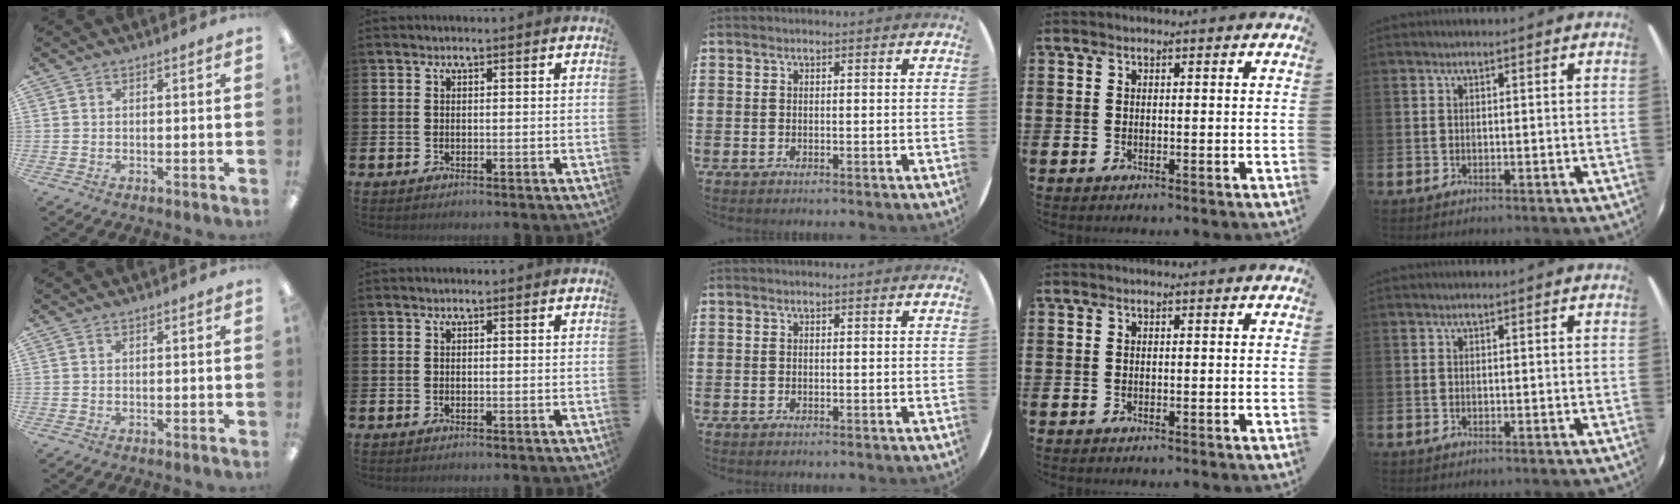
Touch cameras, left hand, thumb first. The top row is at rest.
{}